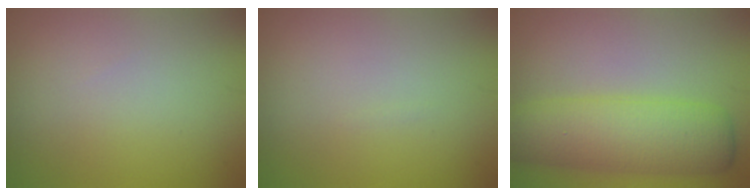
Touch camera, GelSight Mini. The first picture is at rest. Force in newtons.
{"total": 0.0}
{"total": 7.6, "press": 7.6, "slide": 0.1}